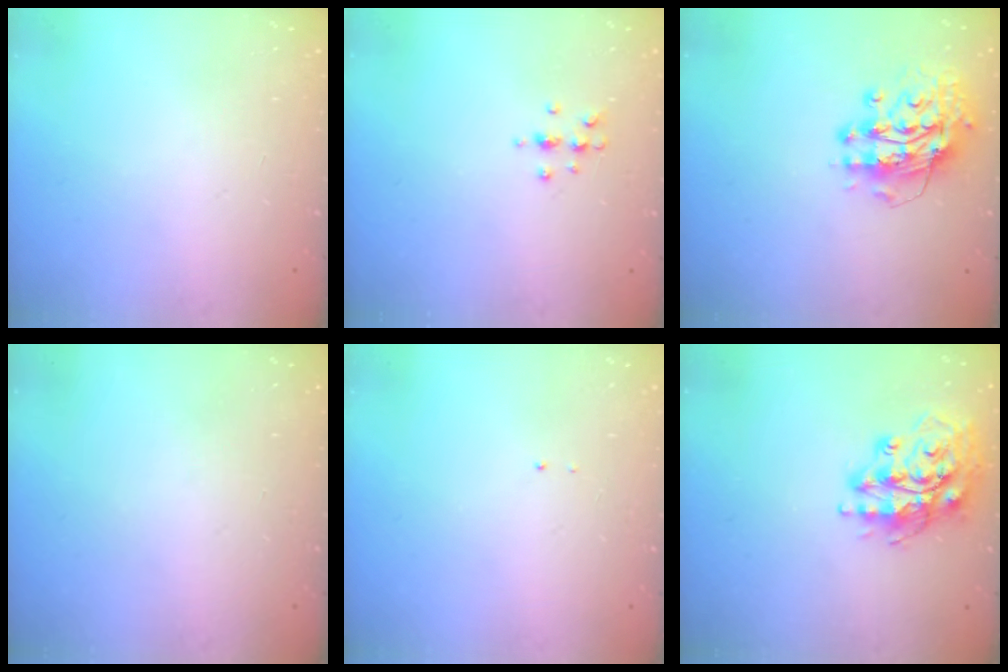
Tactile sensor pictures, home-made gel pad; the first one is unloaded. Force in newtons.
{"total": 5.6, "press": 5.4, "slide": 1.5}
{"total": 12.9, "press": 12.8, "slide": 1.2}
{"total": 0.0}
{"total": 0.7, "press": 0.7, "slide": 0.1}
{"total": 16.9, "press": 16.7, "slide": 2.3}